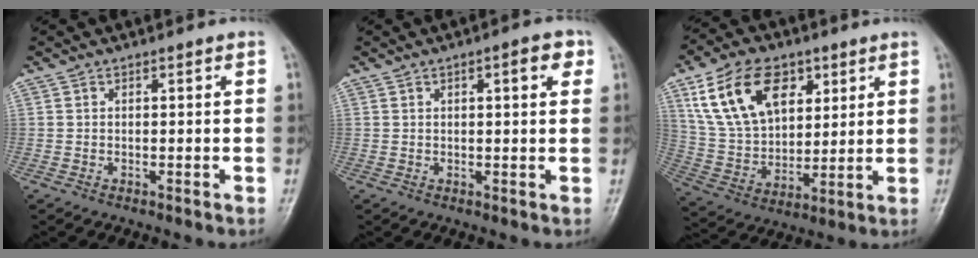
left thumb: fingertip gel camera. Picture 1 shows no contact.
{"total": 4.2, "force": [1.5, 1.4, 3.6], "torque": [-0.036, 0.003, 0.016]}
{"total": 17.9, "force": [7.8, 11.5, 11.2], "torque": [-0.169, -0.020, 0.154]}